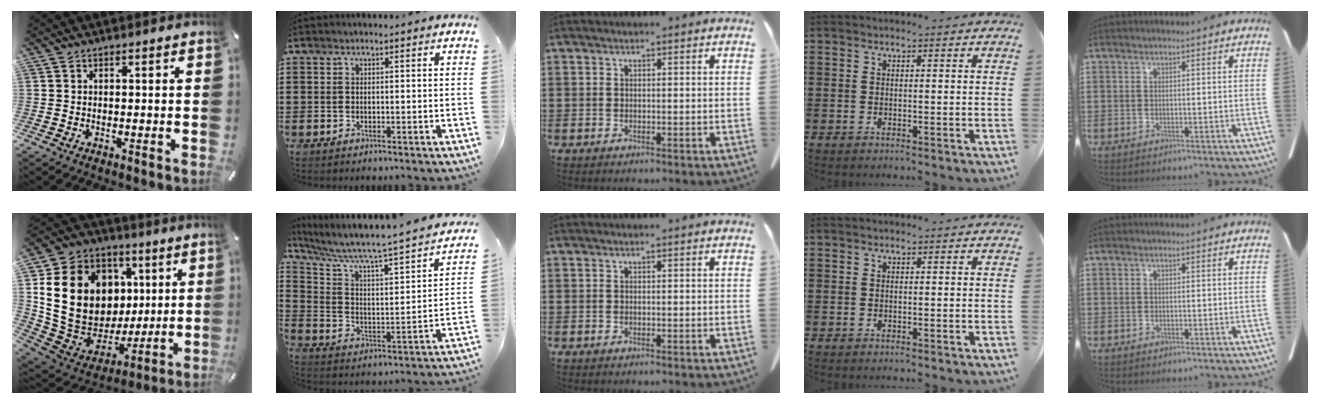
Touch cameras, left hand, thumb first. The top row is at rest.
{"thumb": {"total": 23.9, "force": [5.4, 18.8, 13.7], "torque": [-0.261, -0.030, 0.124]}, "index": {"total": 4.3, "force": [3.3, 0.6, 2.6], "torque": [-0.071, -0.040, 0.046]}}